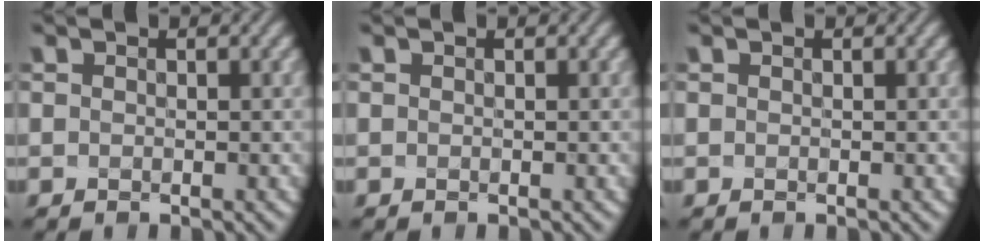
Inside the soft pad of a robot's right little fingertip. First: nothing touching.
{"total": 0.0}
{"total": 0.0}